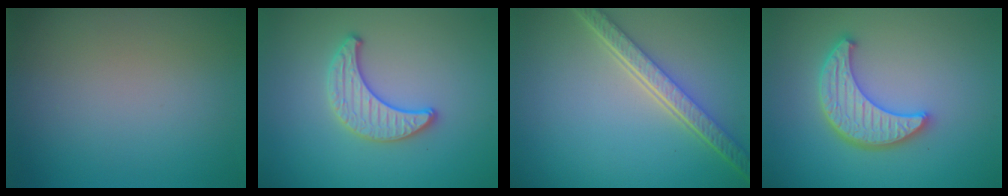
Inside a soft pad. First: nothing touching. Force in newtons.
{"total": 3.0, "press": 3.0, "slide": 0.5}
{"total": 5.3, "press": 3.9, "slide": 3.6}
{"total": 4.6, "press": 4.0, "slide": 2.4}